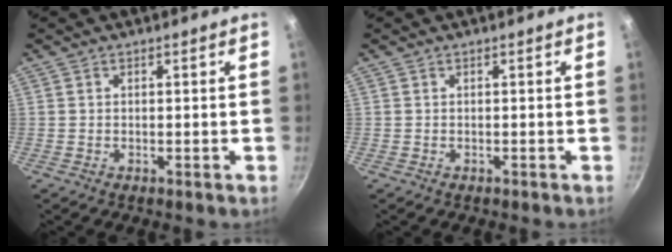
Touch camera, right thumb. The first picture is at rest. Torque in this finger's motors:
{"motor_torque": [0.00, -0.08, 0.30, 0.16, 0.04]}